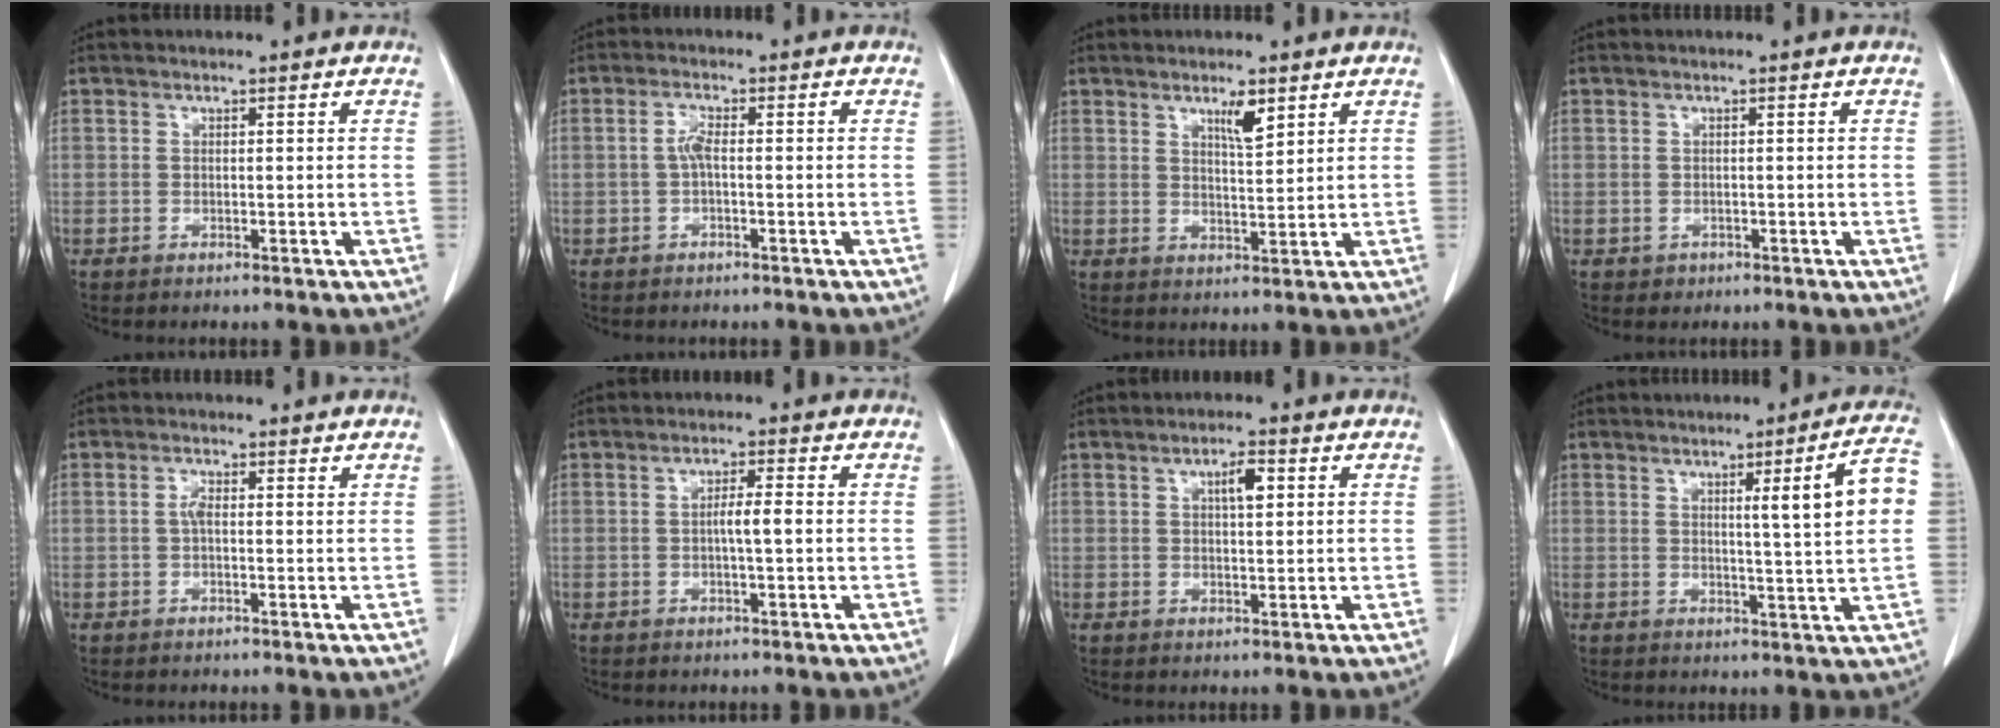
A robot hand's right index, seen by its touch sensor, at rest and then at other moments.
{"total": 2.5, "force": [-0.2, 0.5, 2.5], "torque": [-0.049, 0.009, -0.003]}
{"total": 3.8, "force": [2.4, 0.6, 2.9], "torque": [-0.050, -0.004, 0.043]}
{"total": 1.0, "force": [-0.4, 0.9, 0.0], "torque": [-0.003, 0.003, -0.003]}
{"total": 1.6, "force": [0.4, 0.5, 1.4], "torque": [-0.029, 0.003, 0.007]}
{"total": 2.9, "force": [-0.2, 0.1, 2.9], "torque": [-0.051, 0.001, -0.004]}
{"total": 3.2, "force": [1.1, 0.8, 2.9], "torque": [-0.049, 0.002, 0.018]}
{"total": 9.3, "force": [1.9, -1.1, 9.1], "torque": [-0.123, -0.001, 0.025]}